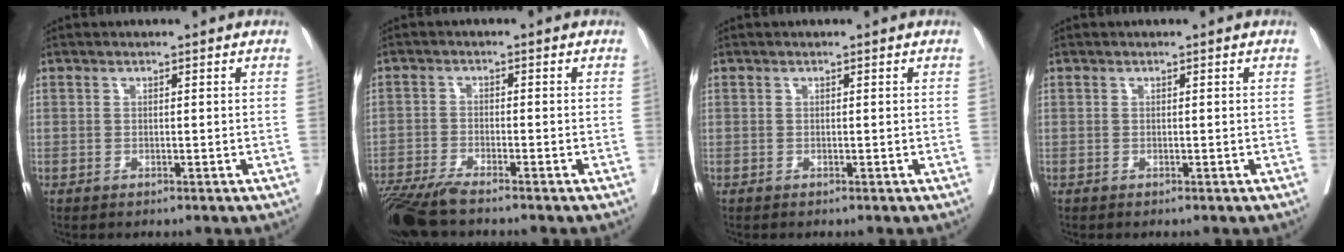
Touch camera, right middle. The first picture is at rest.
{"total": 7.4, "force": [-6.3, 0.1, 3.9], "torque": [-0.062, -0.022, -0.114]}
{"total": 0.0}
{"total": 0.0}